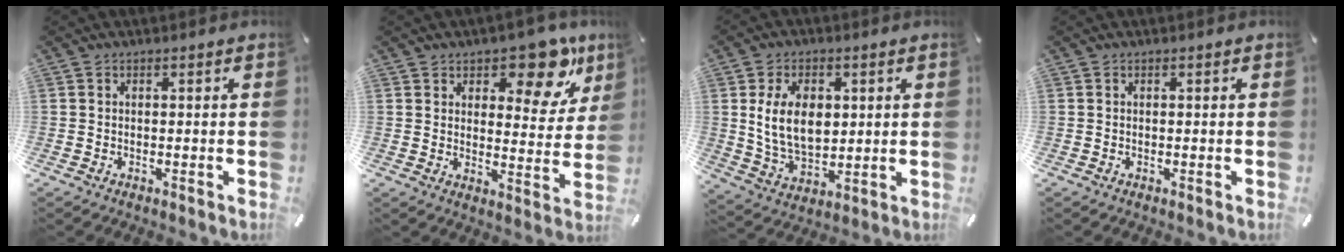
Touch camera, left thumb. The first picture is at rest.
{"total": 13.4, "force": [8.8, 6.6, 7.7], "torque": [-0.080, -0.066, 0.145]}
{"total": 11.8, "force": [2.4, 8.0, 8.3], "torque": [-0.183, 0.002, 0.041]}
{"total": 0.0}